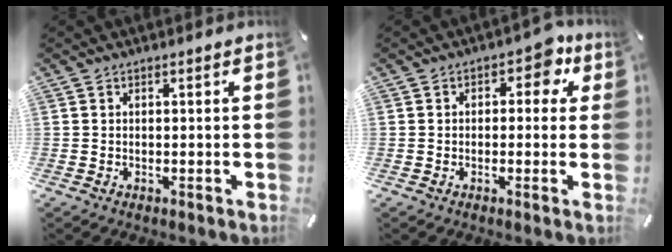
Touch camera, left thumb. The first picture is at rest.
{"total": 5.7, "force": [1.8, 3.6, 4.0], "torque": [-0.040, -0.007, 0.020]}